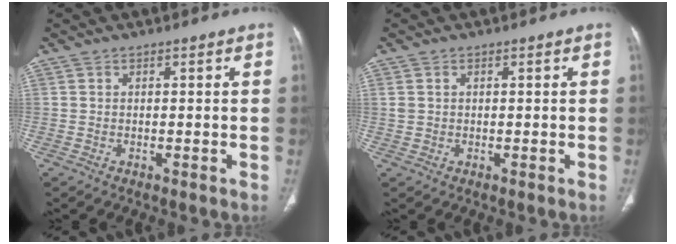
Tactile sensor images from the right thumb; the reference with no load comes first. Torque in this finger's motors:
{"motor_torque": [0.32, -0.38, -0.22, 0.40, -0.02]}